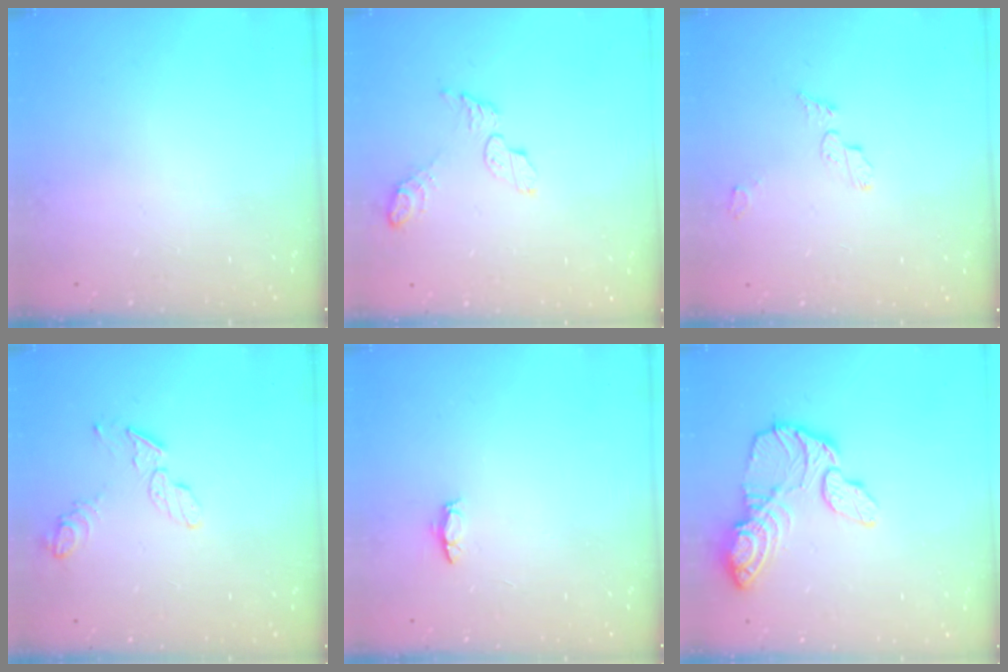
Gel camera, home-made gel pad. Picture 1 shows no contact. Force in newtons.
{"total": 6.6, "press": 6.5, "slide": 0.5}
{"total": 5.4, "press": 5.4, "slide": 0.2}
{"total": 6.5, "press": 6.5, "slide": 0.0}
{"total": 3.1, "press": 3.1, "slide": 0.3}
{"total": 14.2, "press": 14.2, "slide": 1.3}